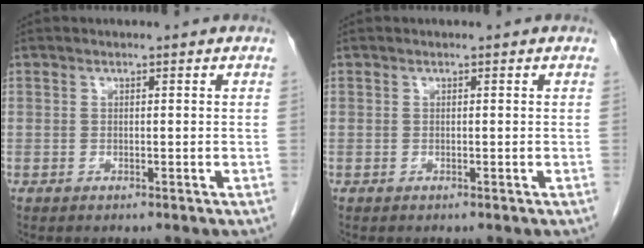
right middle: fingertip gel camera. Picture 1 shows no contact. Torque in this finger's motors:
{"motor_torque": [0.18, 0.00, 0.03, 0.01]}